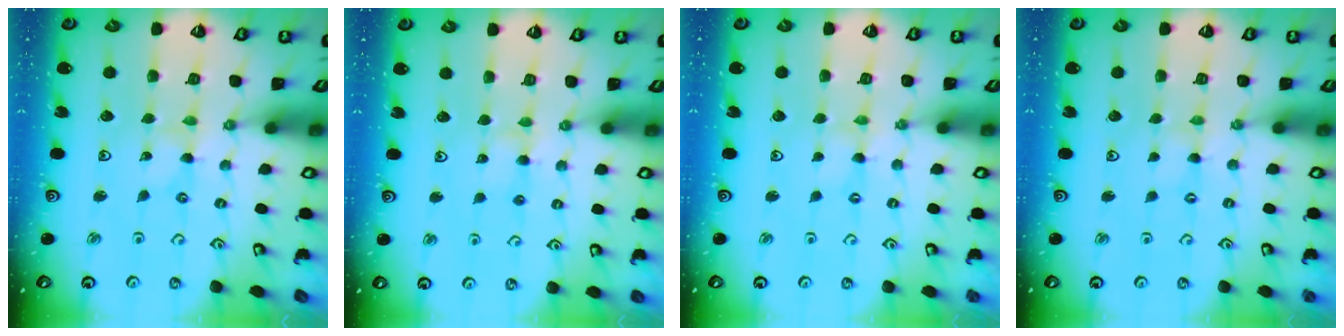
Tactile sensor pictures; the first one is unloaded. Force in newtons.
{"total": 3.3, "press": 3.2, "slide": 0.5}
{"total": 1.3, "press": 1.3, "slide": 0.2}
{"total": 0.0}